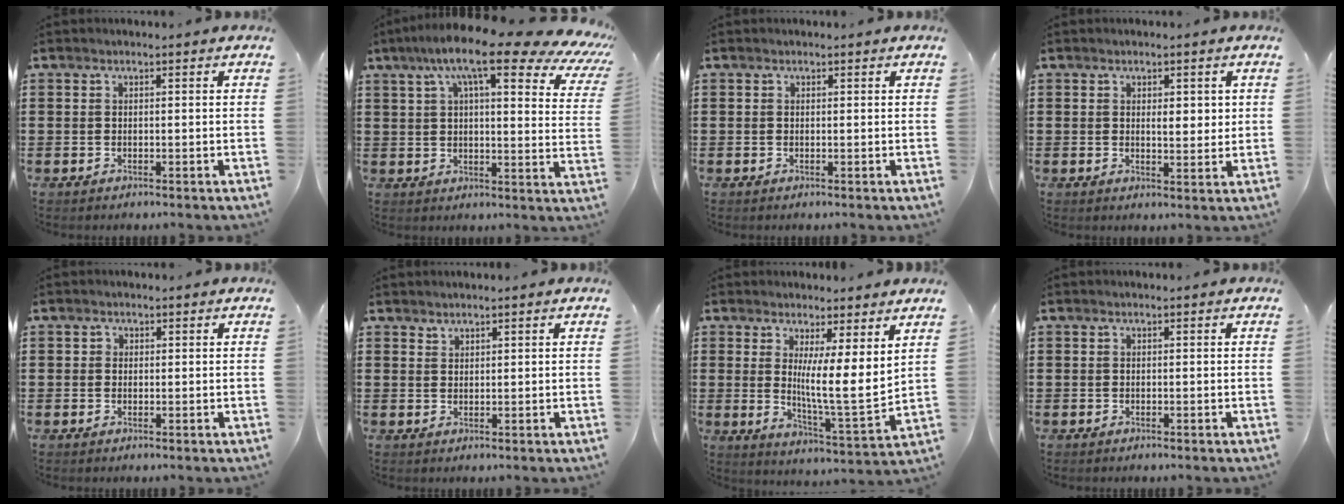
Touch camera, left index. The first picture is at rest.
{"total": 13.6, "force": [9.3, 2.8, 9.6], "torque": [-0.182, -0.028, 0.150]}
{"total": 0.0}
{"total": 2.6, "force": [0.9, 1.2, 2.2], "torque": [-0.029, 0.000, 0.010]}
{"total": 0.6, "force": [0.1, 0.6, -0.1], "torque": [-0.001, 0.004, 0.001]}
{"total": 1.4, "force": [1.4, 0.2, 0.1], "torque": [-0.004, -0.001, 0.027]}
{"total": 7.5, "force": [3.4, 0.9, 6.6], "torque": [-0.118, -0.036, 0.055]}
{"total": 0.0}